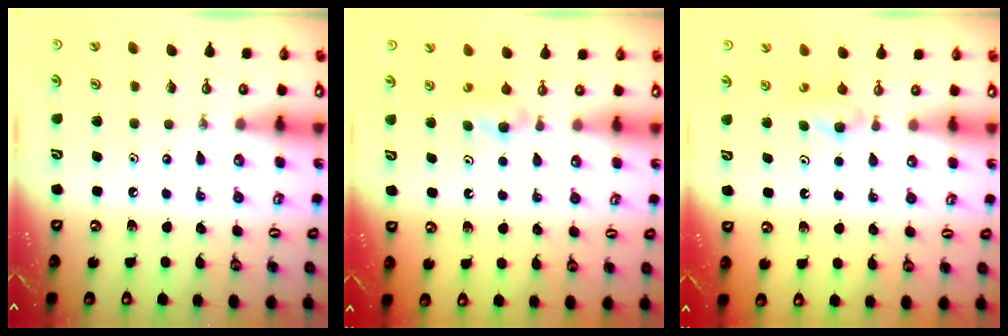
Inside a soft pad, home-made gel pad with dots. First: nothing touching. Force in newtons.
{"total": 3.3, "press": 3.3, "slide": 0.6}
{"total": 3.3, "press": 3.3, "slide": 0.6}